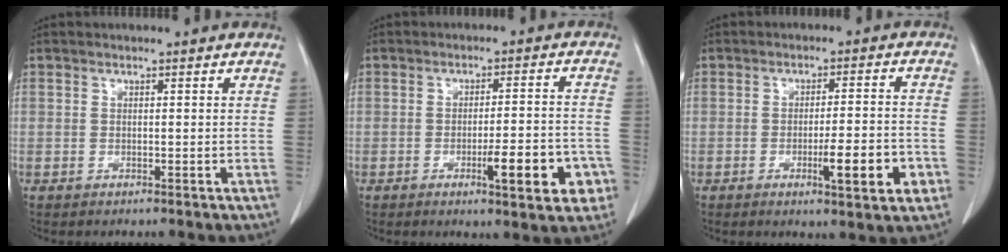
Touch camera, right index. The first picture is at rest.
{"total": 9.3, "force": [-3.6, 1.5, 8.4], "torque": [-0.110, 0.003, -0.045]}
{"total": 8.3, "force": [-2.9, 0.8, 7.7], "torque": [-0.111, -0.006, -0.040]}